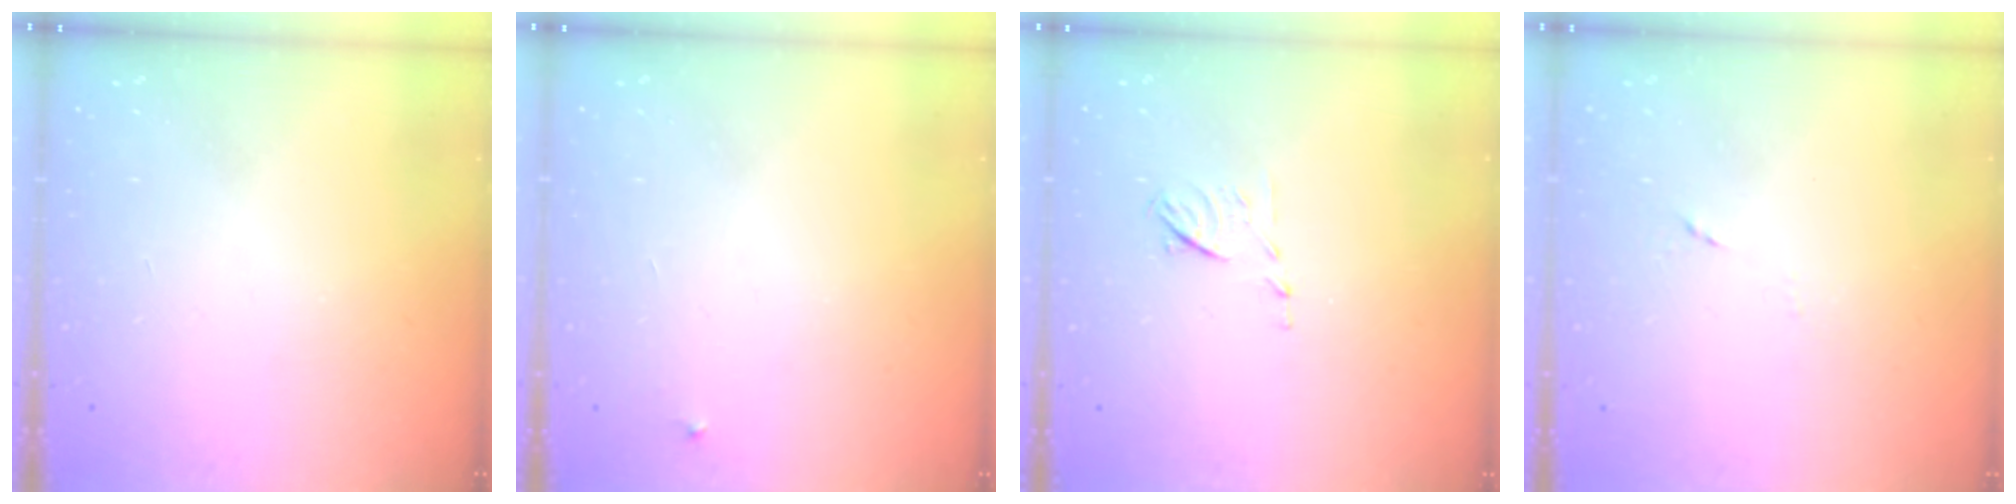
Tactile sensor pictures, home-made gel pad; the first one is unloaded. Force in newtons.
{"total": 2.1, "press": 2.1, "slide": 0.1}
{"total": 4.8, "press": 4.7, "slide": 0.9}
{"total": 4.9, "press": 4.7, "slide": 1.1}